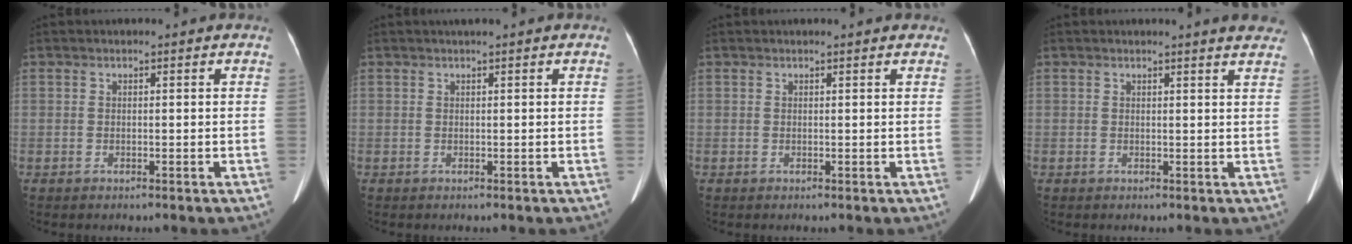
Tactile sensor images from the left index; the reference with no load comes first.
{"total": 1.2, "force": [0.9, -0.1, 0.8], "torque": [-0.011, 0.011, 0.018]}
{"total": 3.0, "force": [2.7, 0.3, 1.1], "torque": [-0.017, 0.017, 0.028]}
{"total": 5.4, "force": [4.9, 0.1, 2.1], "torque": [-0.022, -0.009, 0.034]}